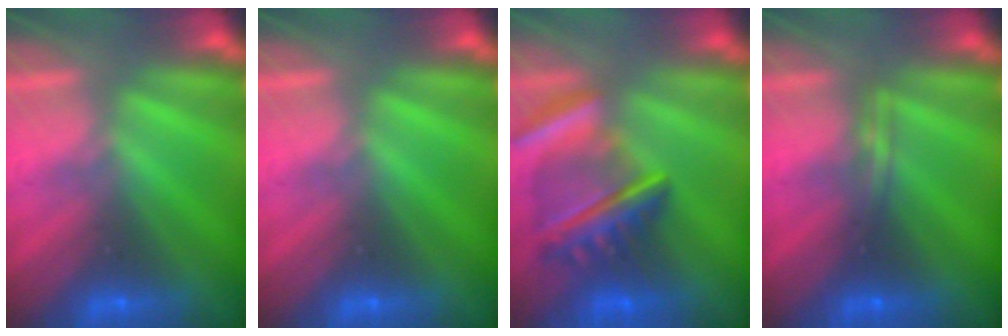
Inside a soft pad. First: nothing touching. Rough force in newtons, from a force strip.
{"total": 0.0}
{"total": 9.7}
{"total": 2.2}